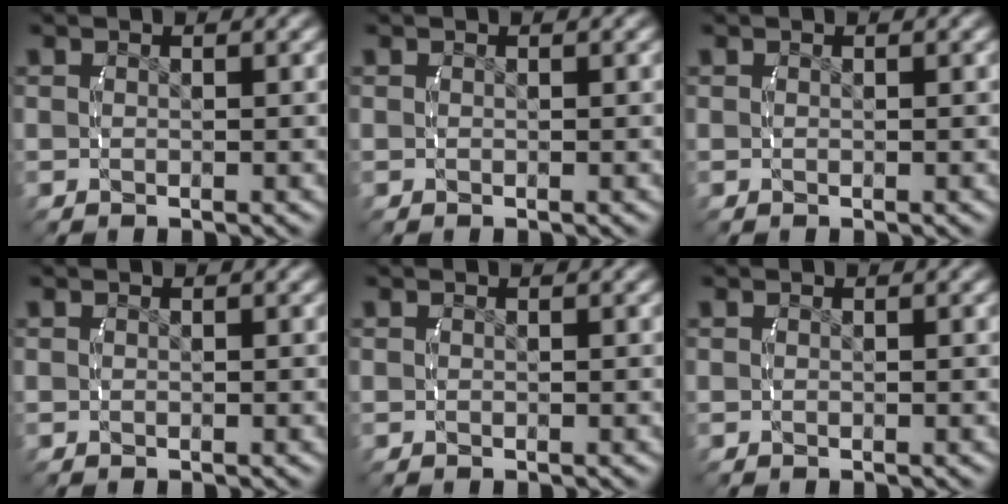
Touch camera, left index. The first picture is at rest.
{"total": 0.0}
{"total": 0.0}
{"total": 0.0}
{"total": 0.0}
{"total": 0.0}